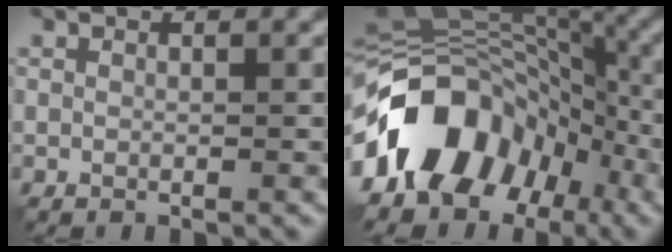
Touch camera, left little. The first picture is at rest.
{"total": 13.2, "force": [-5.9, 9.1, 7.5], "torque": [-0.128, 0.017, -0.114]}